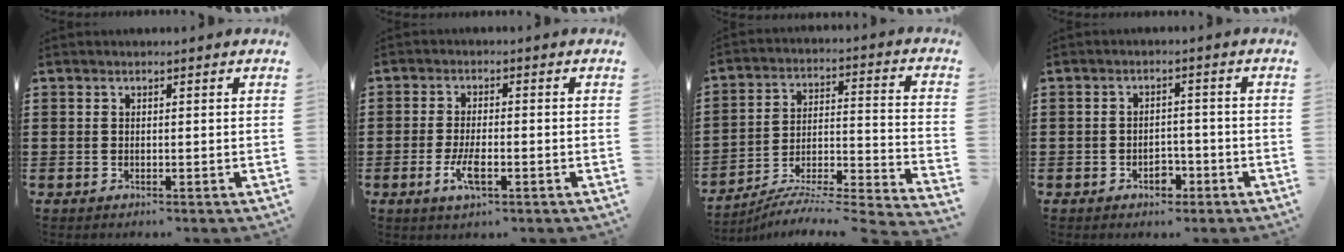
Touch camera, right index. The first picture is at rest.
{"total": 4.4, "force": [-1.6, 1.3, 3.8], "torque": [-0.083, -0.005, -0.033]}
{"total": 4.9, "force": [-4.4, 0.2, 2.2], "torque": [-0.036, -0.014, -0.092]}
{"total": 3.0, "force": [-1.8, 1.8, 1.5], "torque": [-0.029, 0.002, -0.036]}